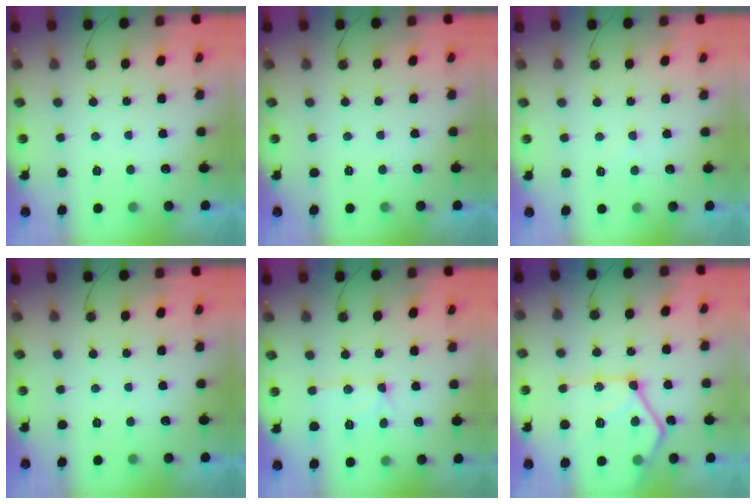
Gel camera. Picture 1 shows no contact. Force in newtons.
{"total": 0.0}
{"total": 6.8, "press": 6.8, "slide": 0.7}
{"total": 0.0}
{"total": 11.4, "press": 11.3, "slide": 1.1}
{"total": 21.5, "press": 21.3, "slide": 2.4}